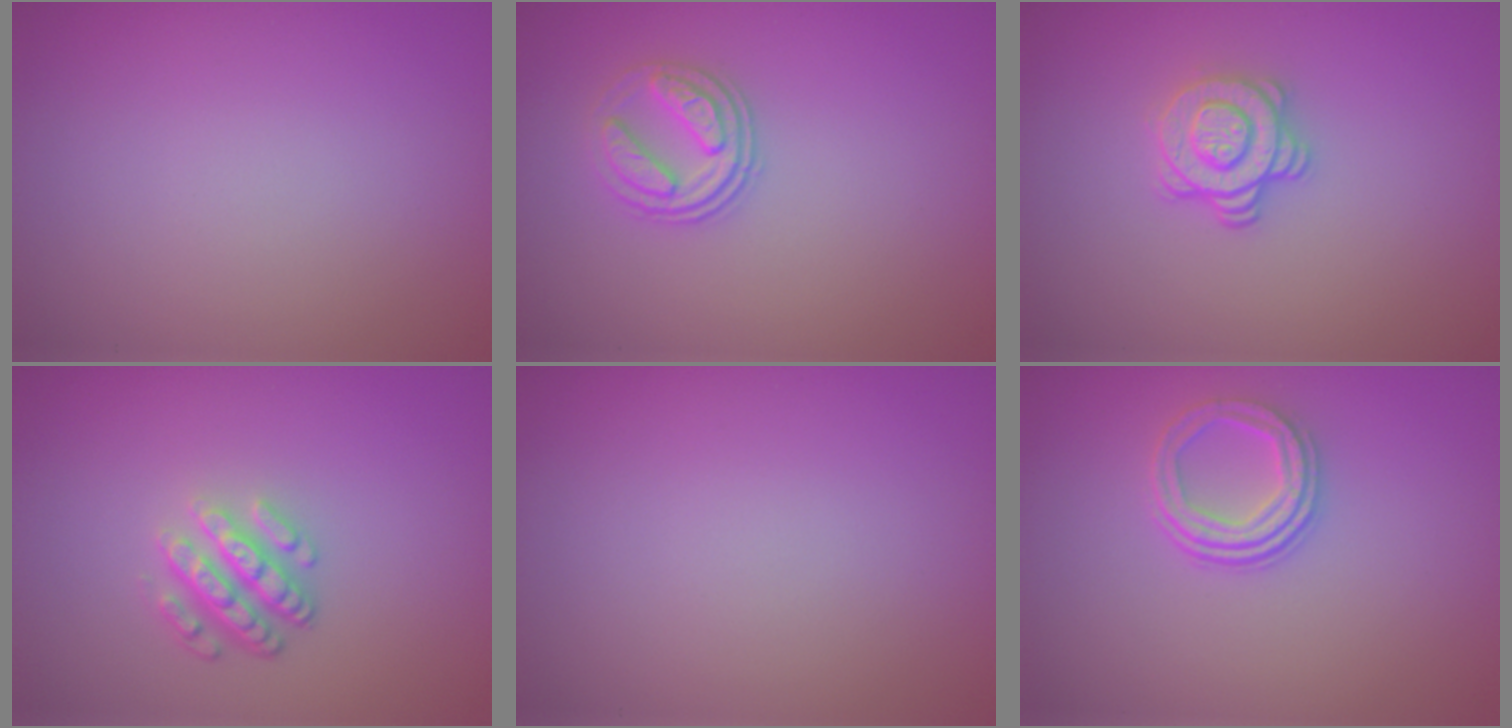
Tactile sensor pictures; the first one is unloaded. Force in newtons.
{"total": 2.8, "press": 2.6, "slide": 1.2}
{"total": 2.9, "press": 2.5, "slide": 1.4}
{"total": 3.5, "press": 2.6, "slide": 2.4}
{"total": 0.0}
{"total": 3.0, "press": 2.3, "slide": 1.9}